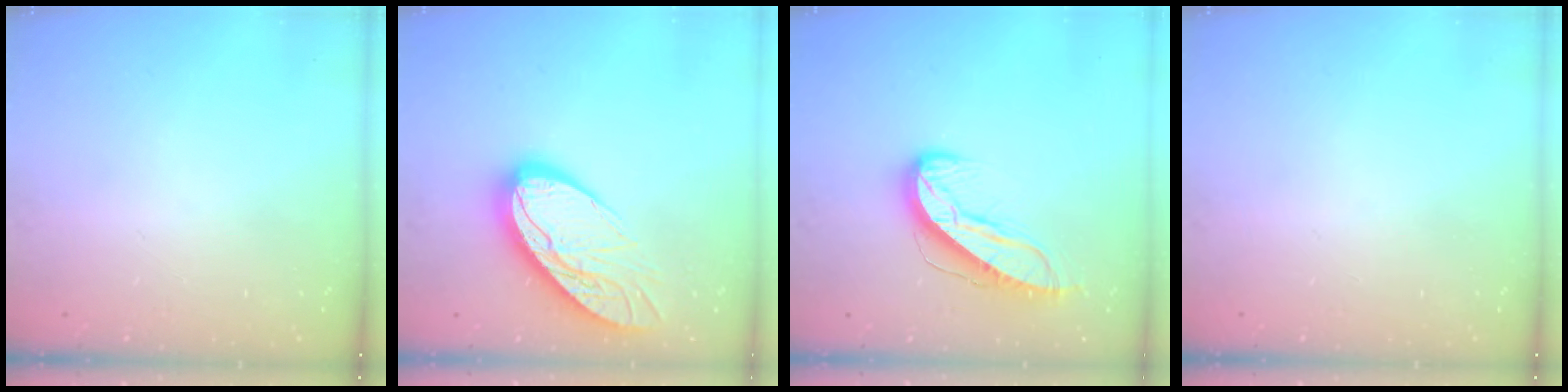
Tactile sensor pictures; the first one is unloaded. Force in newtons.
{"total": 16.0, "press": 15.9, "slide": 1.5}
{"total": 10.2, "press": 10.2, "slide": 0.5}
{"total": 0.0}